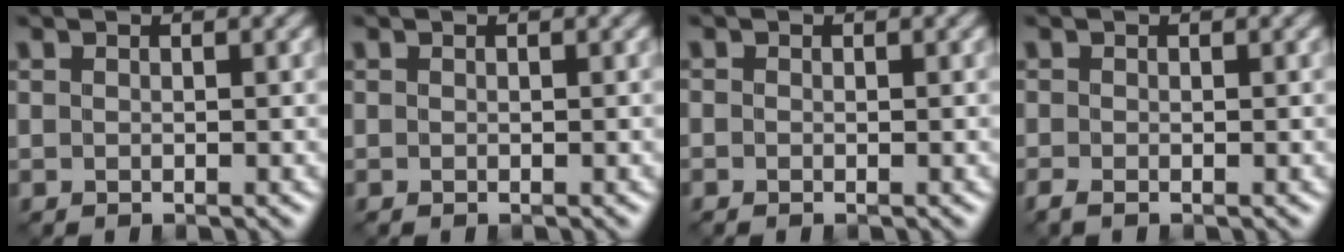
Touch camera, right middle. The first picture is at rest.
{"total": 0.0}
{"total": 0.0}
{"total": 1.1, "force": [-0.8, 0.3, 0.6], "torque": [-0.019, -0.005, -0.018]}